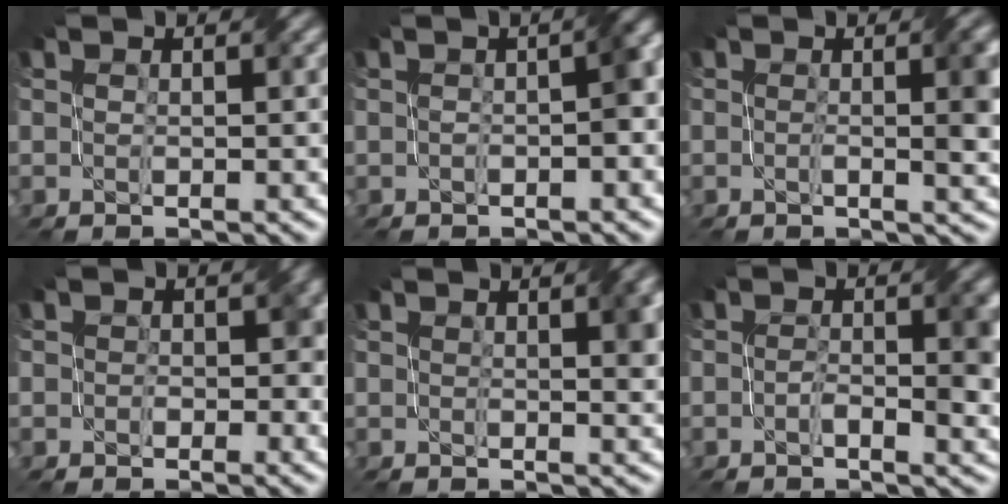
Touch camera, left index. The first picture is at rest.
{"total": 2.6, "force": [-0.3, 0.7, 2.5], "torque": [-0.036, 0.013, -0.005]}
{"total": 4.4, "force": [0.3, 1.1, 4.2], "torque": [-0.049, 0.006, 0.002]}
{"total": 3.0, "force": [0.4, 2.3, 1.8], "torque": [-0.008, -0.002, 0.000]}
{"total": 2.8, "force": [1.0, 0.8, 2.5], "torque": [-0.030, 0.002, 0.017]}
{"total": 3.9, "force": [-0.5, 1.4, 3.6], "torque": [-0.058, -0.003, -0.010]}